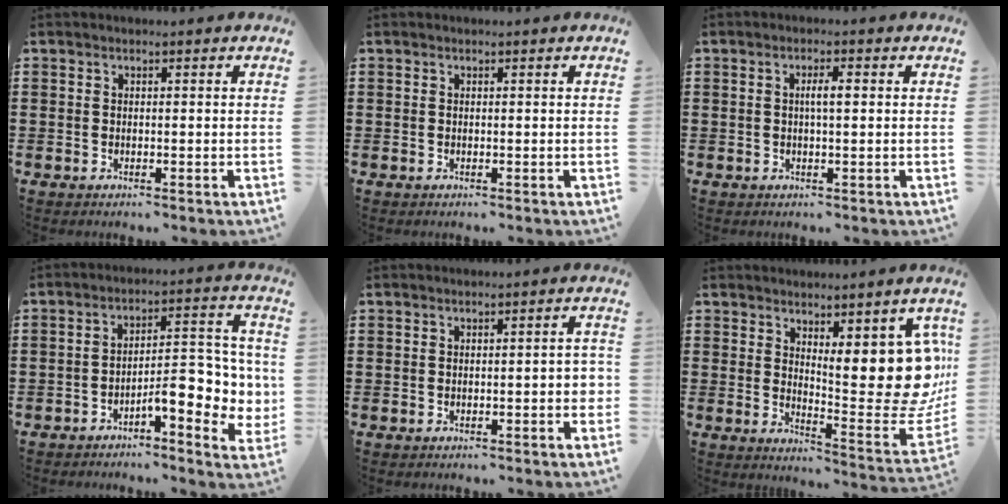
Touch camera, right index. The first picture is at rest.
{"total": 0.0}
{"total": 2.3, "force": [0.2, 0.5, 2.3], "torque": [-0.043, 0.002, 0.001]}
{"total": 8.4, "force": [-2.8, 3.2, 7.3], "torque": [-0.089, -0.012, -0.052]}
{"total": 2.2, "force": [-0.6, 0.7, 2.1], "torque": [-0.034, 0.002, -0.009]}
{"total": 12.5, "force": [4.6, 5.7, 10.1], "torque": [-0.110, -0.047, 0.086]}